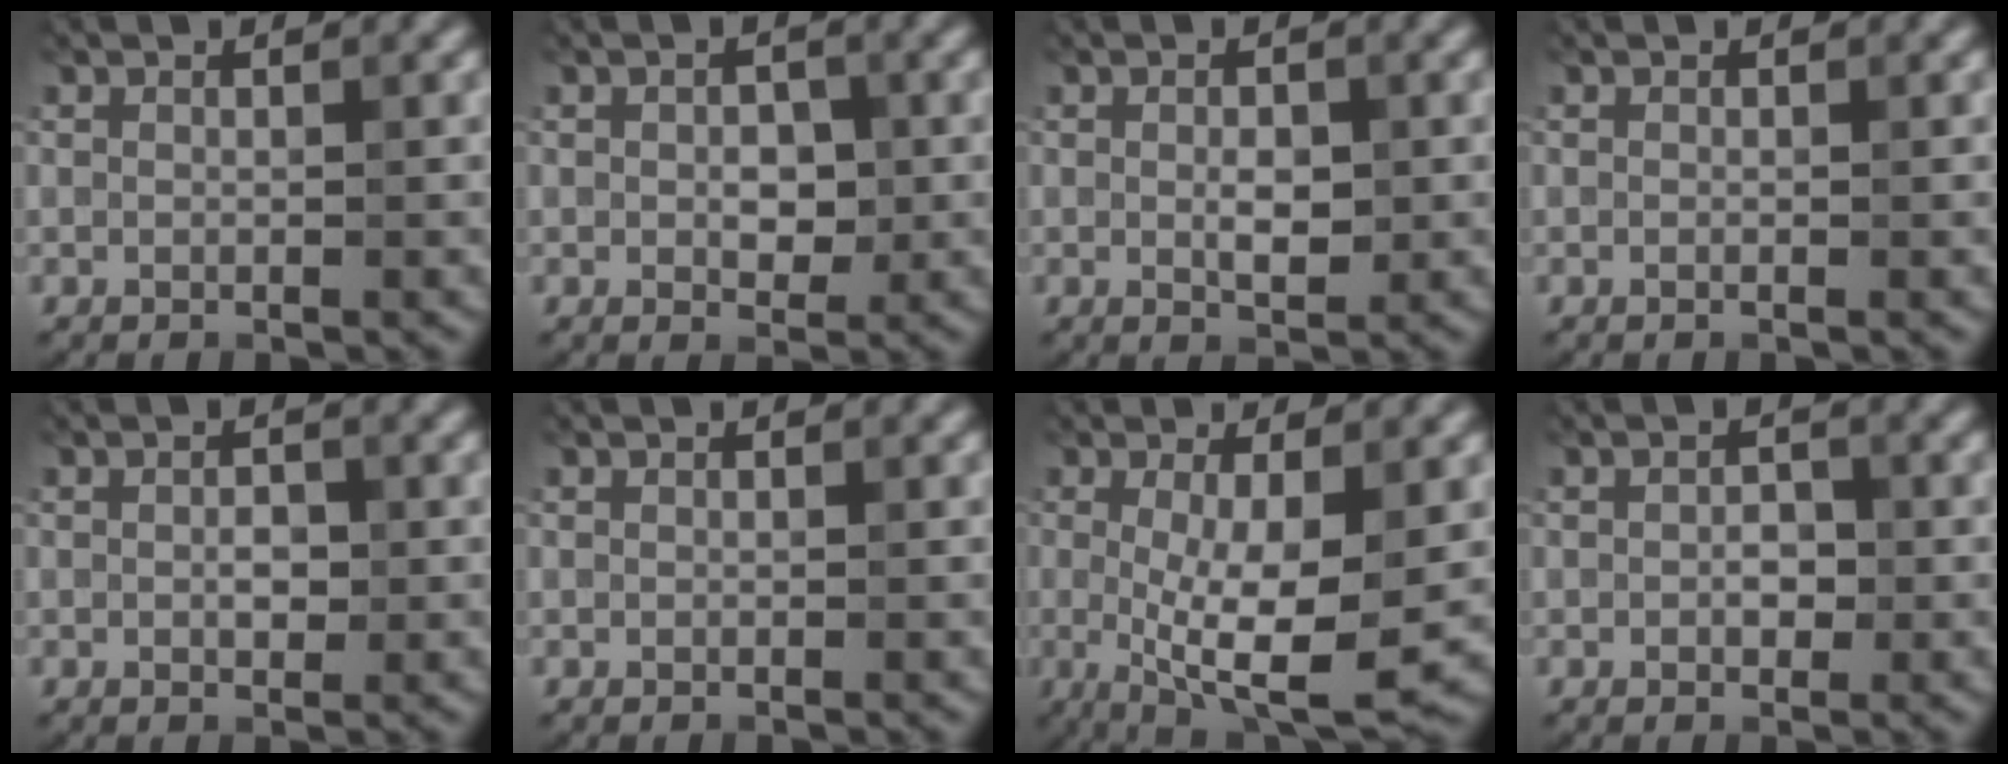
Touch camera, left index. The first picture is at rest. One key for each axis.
{"total": 2.4, "fx": 0.0, "fy": 1.6, "fz": 1.8, "tx": -0.029, "ty": -0.003, "tz": 0.000}
{"total": 2.2, "fx": 0.0, "fy": 1.1, "fz": 1.9, "tx": -0.033, "ty": -0.004, "tz": 0.001}
{"total": 0.0}
{"total": 1.5, "fx": 0.0, "fy": 0.9, "fz": 1.2, "tx": -0.018, "ty": 0.000, "tz": -0.002}
{"total": 0.0}
{"total": 7.7, "fx": -0.7, "fy": 1.9, "fz": 7.4, "tx": -0.131, "ty": -0.019, "tz": -0.008}
{"total": 1.5, "fx": -0.1, "fy": 1.0, "fz": 1.2, "tx": -0.016, "ty": -0.001, "tz": -0.004}